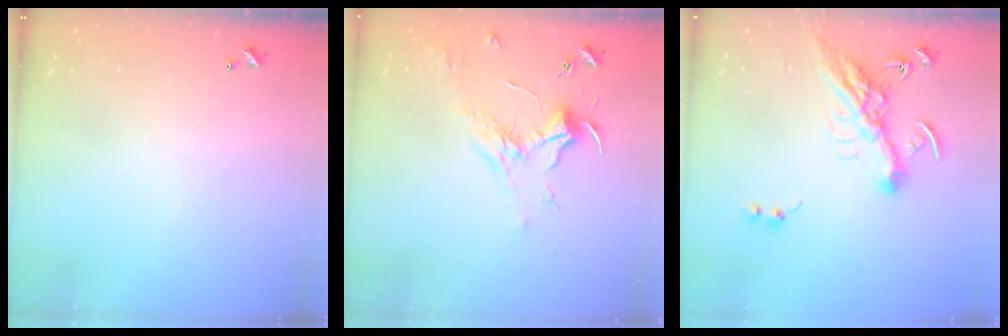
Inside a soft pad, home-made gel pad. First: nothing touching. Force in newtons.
{"total": 1.8, "press": 1.6, "slide": 0.6}
{"total": 12.8, "press": 12.6, "slide": 2.1}